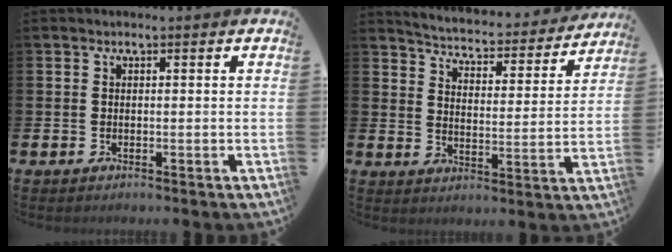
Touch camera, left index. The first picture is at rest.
{"total": 4.5, "force": [4.4, 0.6, 0.8], "torque": [-0.039, -0.044, 0.068]}